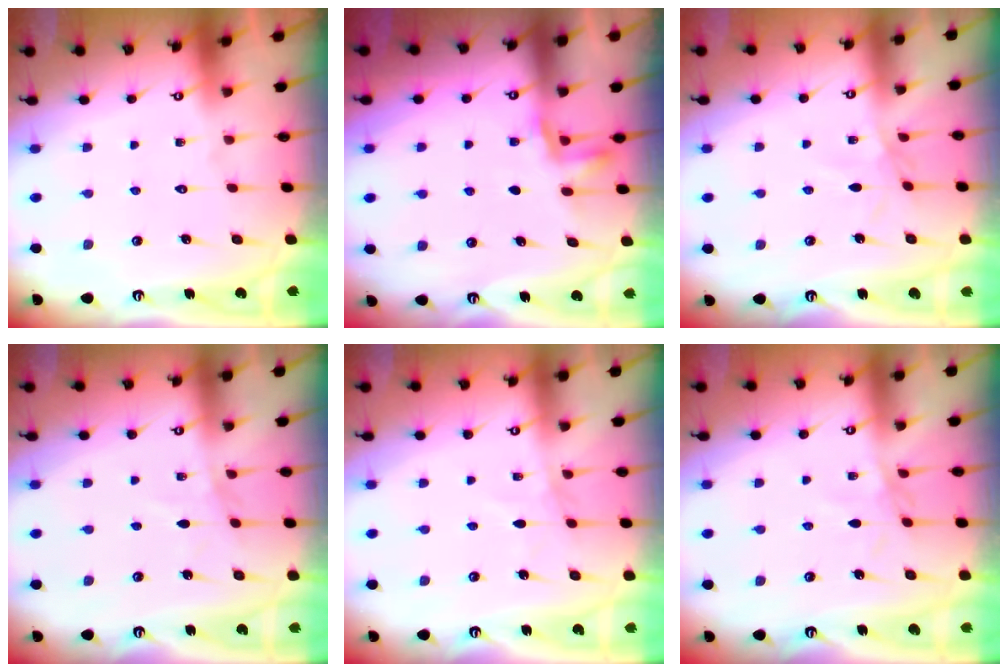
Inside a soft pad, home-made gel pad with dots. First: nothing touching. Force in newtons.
{"total": 3.4, "press": 3.4, "slide": 0.6}
{"total": 2.2, "press": 2.1, "slide": 0.5}
{"total": 3.3, "press": 3.3, "slide": 0.4}
{"total": 2.3, "press": 2.3, "slide": 0.3}
{"total": 2.0, "press": 1.9, "slide": 0.4}